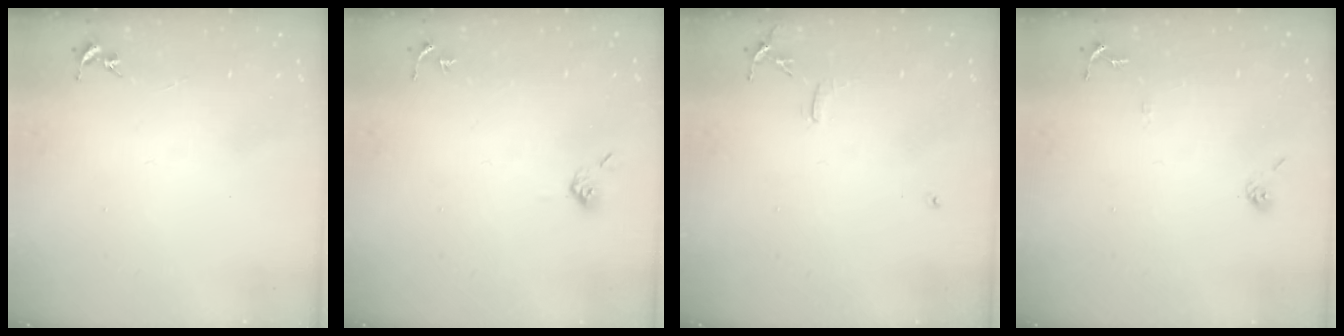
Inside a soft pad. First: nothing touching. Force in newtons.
{"total": 4.6, "press": 4.6, "slide": 0.7}
{"total": 6.2, "press": 6.1, "slide": 0.7}
{"total": 6.4, "press": 6.4, "slide": 0.4}